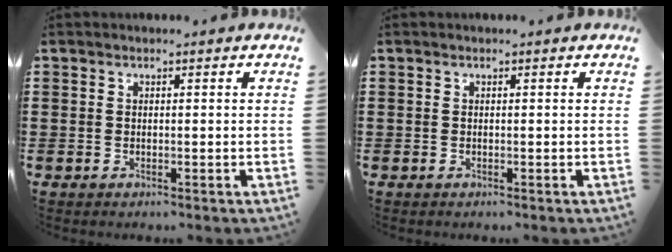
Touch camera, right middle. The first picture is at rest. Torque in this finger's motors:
{"motor_torque": [0.07, 0.10, -0.20, -0.03]}